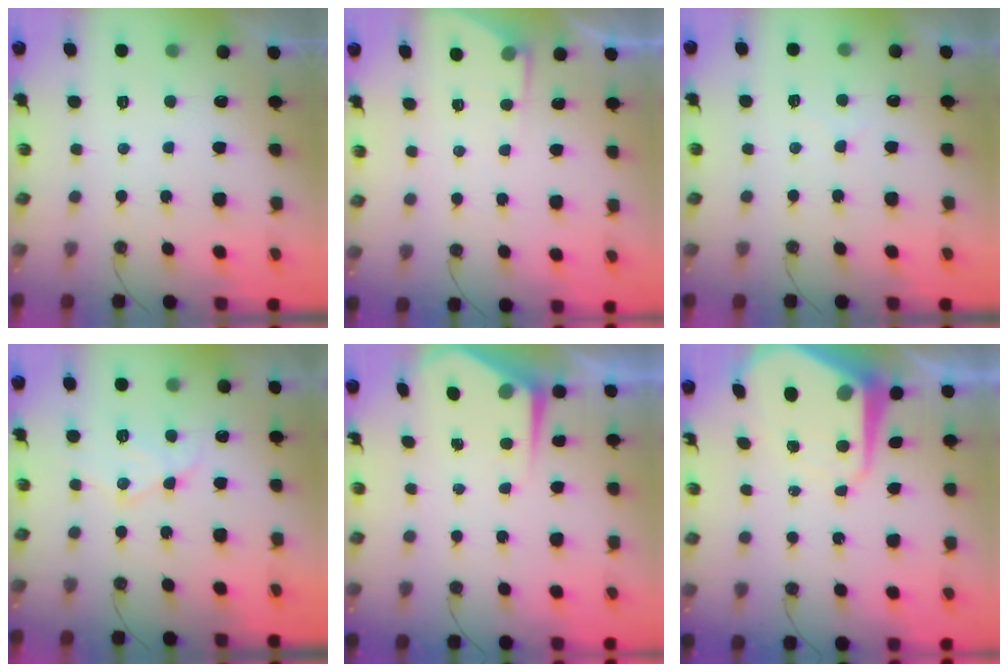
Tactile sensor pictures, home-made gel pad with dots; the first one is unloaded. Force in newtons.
{"total": 3.9, "press": 3.8, "slide": 0.6}
{"total": 5.3, "press": 5.3, "slide": 0.7}
{"total": 12.2, "press": 12.2, "slide": 0.9}
{"total": 4.8, "press": 4.8, "slide": 0.4}
{"total": 10.8, "press": 10.7, "slide": 0.8}